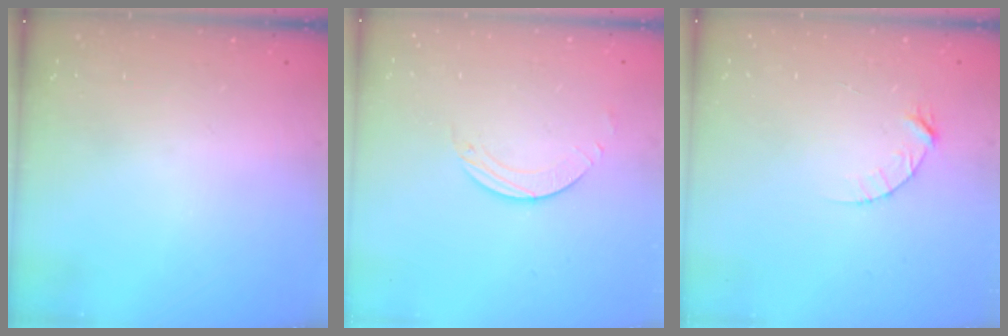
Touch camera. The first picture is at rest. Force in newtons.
{"total": 2.0, "press": 2.0, "slide": 0.2}
{"total": 4.4, "press": 4.4, "slide": 0.4}